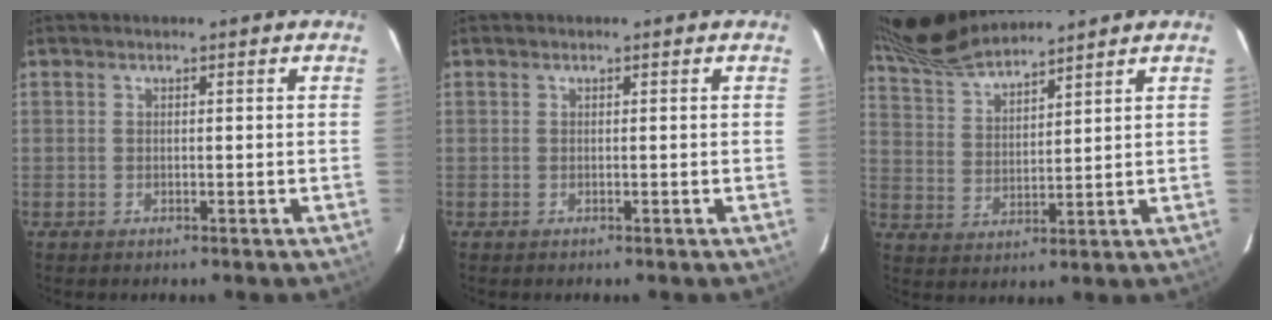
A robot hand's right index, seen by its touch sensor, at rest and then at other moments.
{"total": 0.0}
{"total": 12.0, "force": [11.3, 1.2, 4.0], "torque": [-0.084, 0.009, 0.215]}